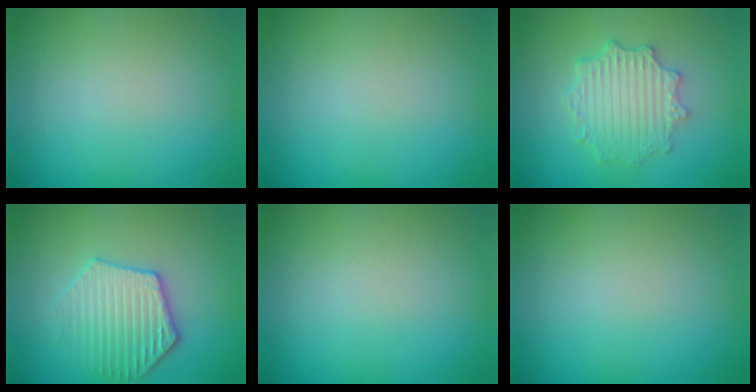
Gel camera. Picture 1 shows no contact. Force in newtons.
{"total": 0.0}
{"total": 4.6, "press": 3.7, "slide": 2.7}
{"total": 3.9, "press": 3.7, "slide": 1.2}
{"total": 0.0}
{"total": 0.0}